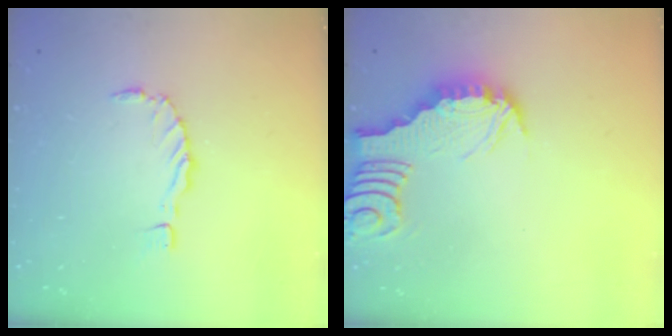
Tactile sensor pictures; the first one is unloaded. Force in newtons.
{"total": 3.0, "press": 3.0, "slide": 0.3}